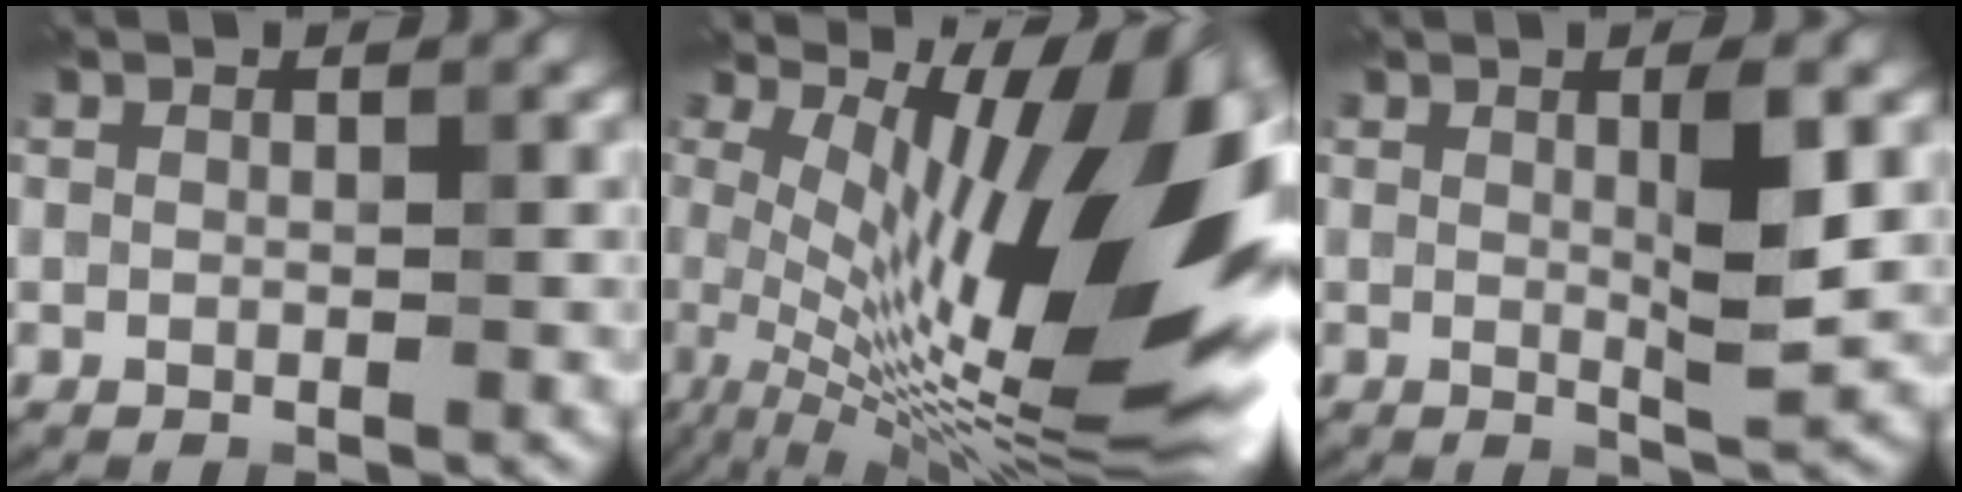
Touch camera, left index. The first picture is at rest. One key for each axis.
{"total": 16.2, "fx": 2.3, "fy": 5.9, "fz": 15.0, "tx": -0.213, "ty": 0.001, "tz": 0.039}
{"total": 3.6, "fx": 0.7, "fy": 0.5, "fz": 3.5, "tx": -0.058, "ty": -0.005, "tz": 0.010}